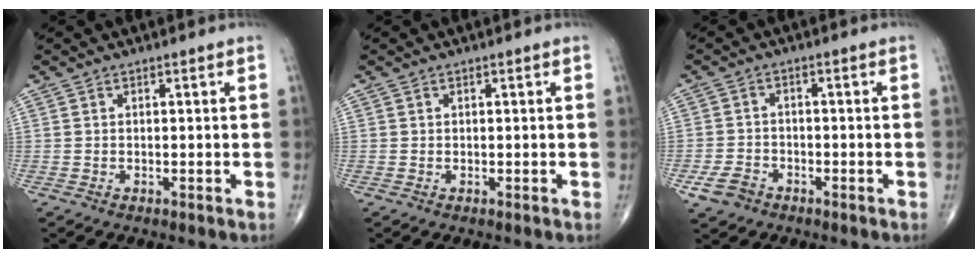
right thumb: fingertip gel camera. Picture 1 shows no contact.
{"total": 0.0}
{"total": 4.5, "force": [-2.6, 3.1, 1.9], "torque": [-0.035, 0.013, -0.044]}